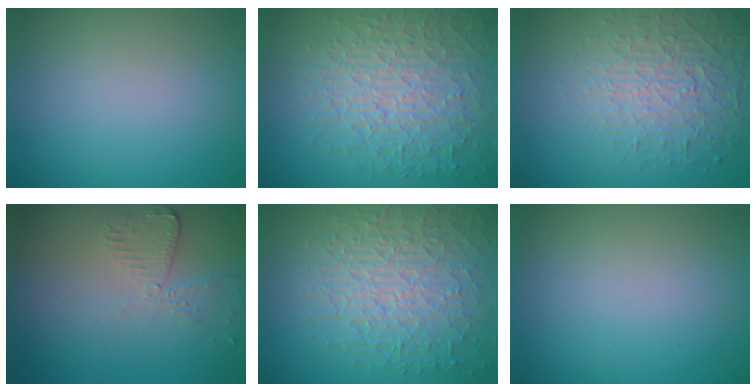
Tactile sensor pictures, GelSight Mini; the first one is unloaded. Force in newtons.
{"total": 8.8, "press": 6.2, "slide": 6.2}
{"total": 4.7, "press": 4.1, "slide": 2.2}
{"total": 2.5, "press": 2.3, "slide": 1.2}
{"total": 9.4, "press": 6.3, "slide": 7.0}
{"total": 0.0}